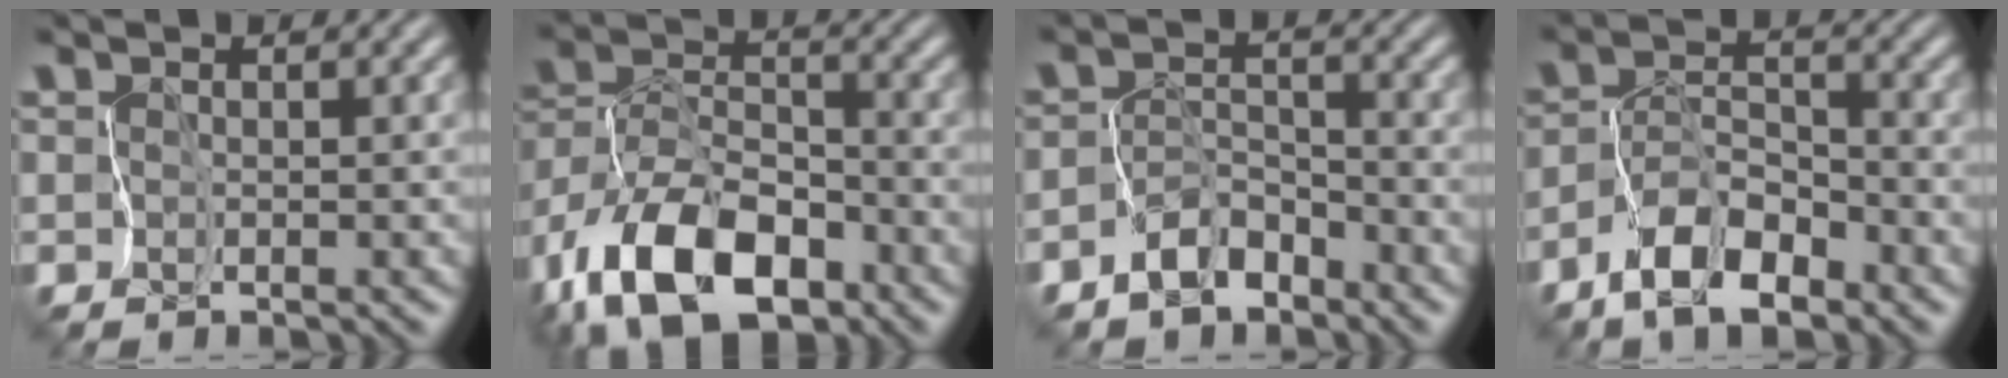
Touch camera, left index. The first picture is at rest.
{"total": 12.3, "force": [-8.1, 6.0, 7.1], "torque": [-0.136, 0.004, -0.153]}
{"total": 3.1, "force": [-2.4, 1.5, 1.1], "torque": [-0.015, 0.007, -0.044]}
{"total": 5.4, "force": [-3.9, 2.0, 3.2], "torque": [-0.056, 0.006, -0.076]}